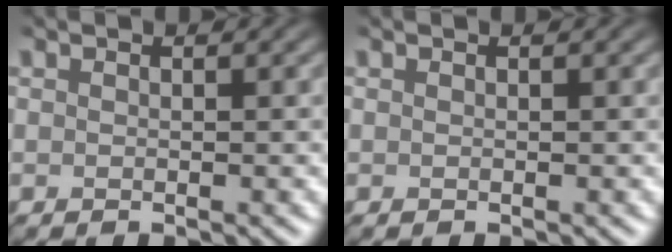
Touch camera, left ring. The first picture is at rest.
{"total": 0.0}